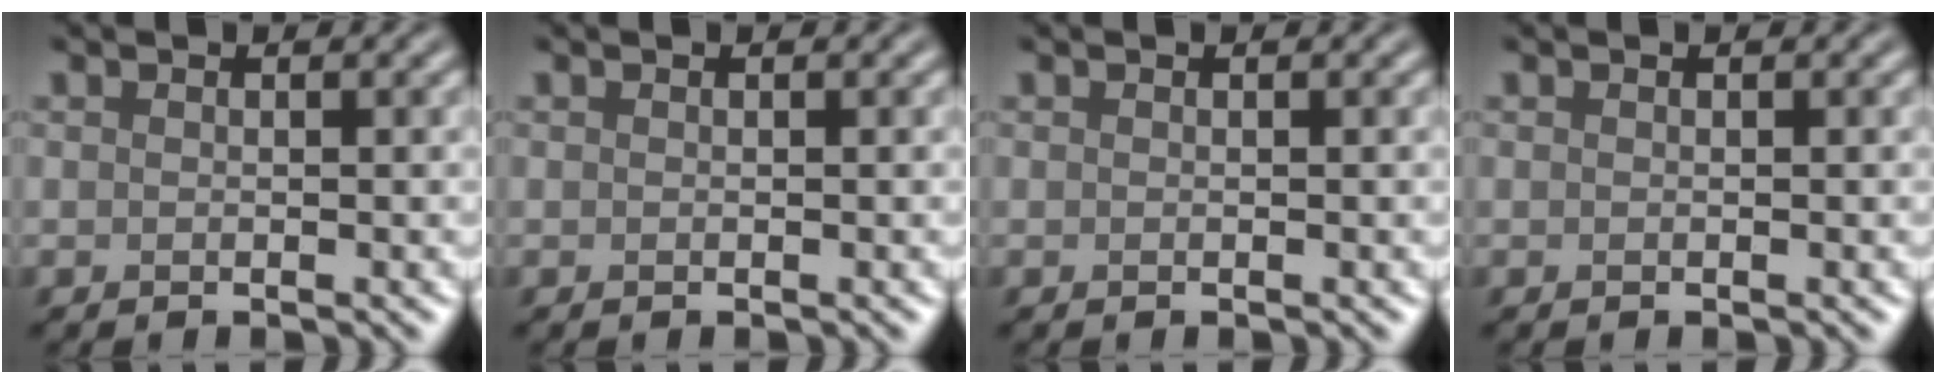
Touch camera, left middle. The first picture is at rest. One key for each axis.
{"total": 0.0}
{"total": 0.0}
{"total": 0.0}